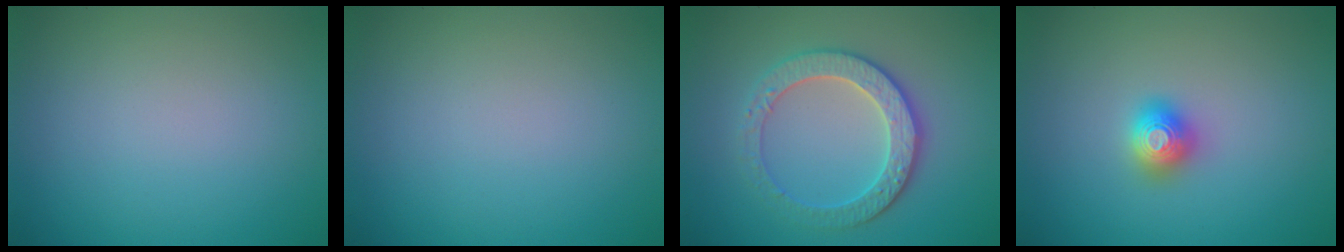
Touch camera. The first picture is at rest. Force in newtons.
{"total": 0.0}
{"total": 4.1, "press": 3.6, "slide": 1.9}
{"total": 1.6, "press": 1.6, "slide": 0.2}